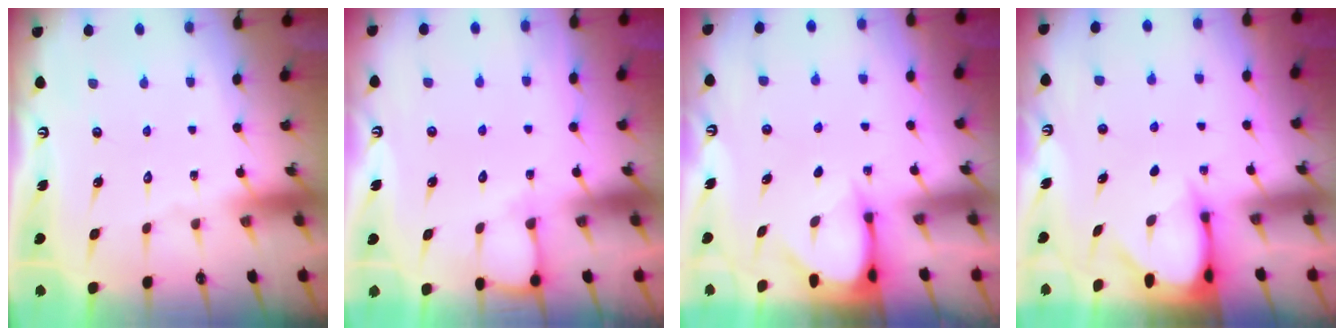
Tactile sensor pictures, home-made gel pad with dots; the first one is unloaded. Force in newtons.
{"total": 4.6, "press": 4.5, "slide": 0.5}
{"total": 3.7, "press": 3.7, "slide": 0.2}
{"total": 3.5, "press": 3.4, "slide": 0.3}